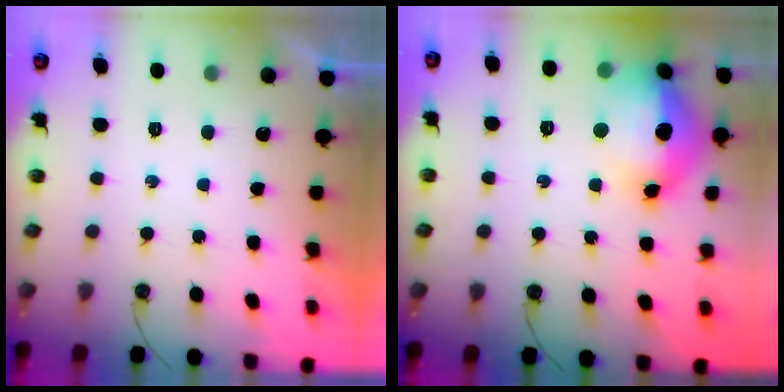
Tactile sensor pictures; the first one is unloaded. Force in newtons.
{"total": 17.5, "press": 17.4, "slide": 1.9}